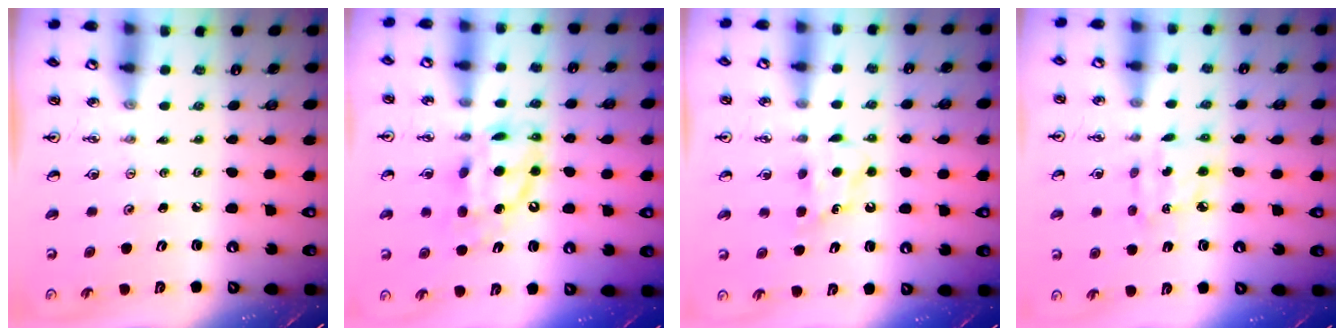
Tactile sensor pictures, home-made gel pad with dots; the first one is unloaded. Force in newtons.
{"total": 11.9, "press": 11.8, "slide": 1.0}
{"total": 5.8, "press": 5.8, "slide": 0.6}
{"total": 6.8, "press": 6.8, "slide": 0.4}